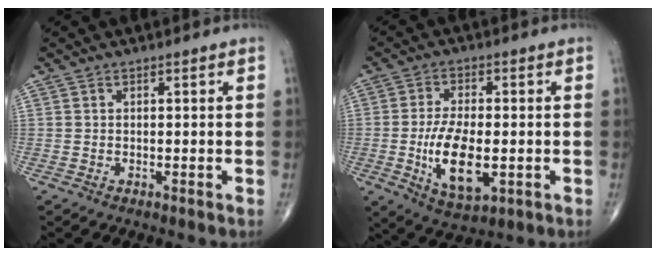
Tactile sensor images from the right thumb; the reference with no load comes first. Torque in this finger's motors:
{"motor_torque": [0.35, 0.58, 0.90, 0.53, 0.35]}